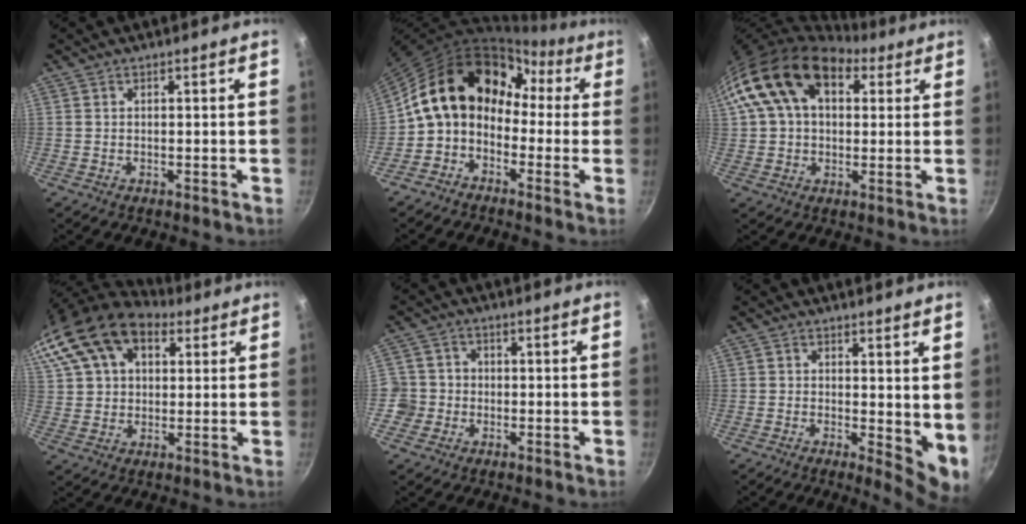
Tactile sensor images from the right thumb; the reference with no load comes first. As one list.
[{"total": 15.1, "force": [-0.4, 11.7, 9.6], "torque": [-0.135, 0.059, -0.032]}, {"total": 19.1, "force": [6.6, 12.4, 12.9], "torque": [-0.217, 0.022, 0.101]}, {"total": 20.0, "force": [9.9, 12.6, 11.9], "torque": [-0.226, 0.016, 0.174]}, {"total": 5.1, "force": [-1.1, 4.9, 1.0], "torque": [0.015, 0.013, -0.028]}, {"total": 6.5, "force": [0.7, 2.8, 5.8], "torque": [-0.067, -0.015, 0.010]}]